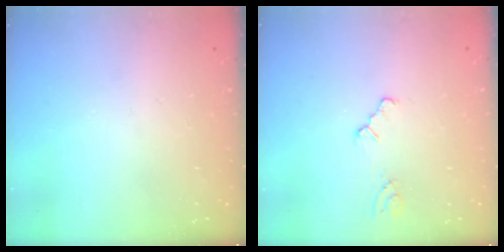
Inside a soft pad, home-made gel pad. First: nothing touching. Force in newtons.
{"total": 0.0}